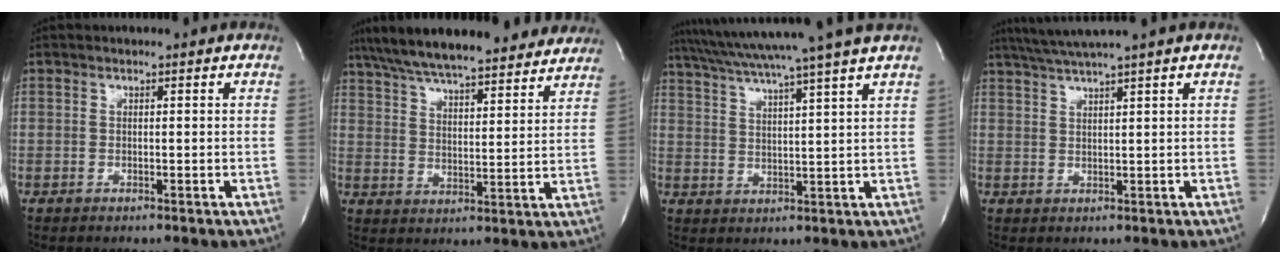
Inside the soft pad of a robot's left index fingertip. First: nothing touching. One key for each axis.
{"total": 24.4, "fx": 21.1, "fy": 4.6, "fz": 11.3, "tx": -0.190, "ty": 0.031, "tz": 0.293}
{"total": 14.9, "fx": 12.6, "fy": -2.5, "fz": 7.5, "tx": -0.134, "ty": -0.010, "tz": 0.181}
{"total": 5.8, "fx": 4.8, "fy": -1.7, "fz": 3.0, "tx": -0.053, "ty": 0.012, "tz": 0.088}